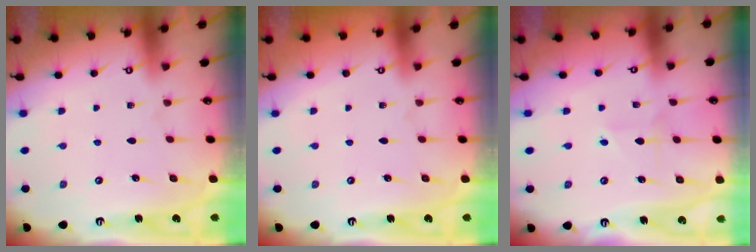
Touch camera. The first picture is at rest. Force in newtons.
{"total": 0.0}
{"total": 3.2, "press": 3.2, "slide": 0.5}